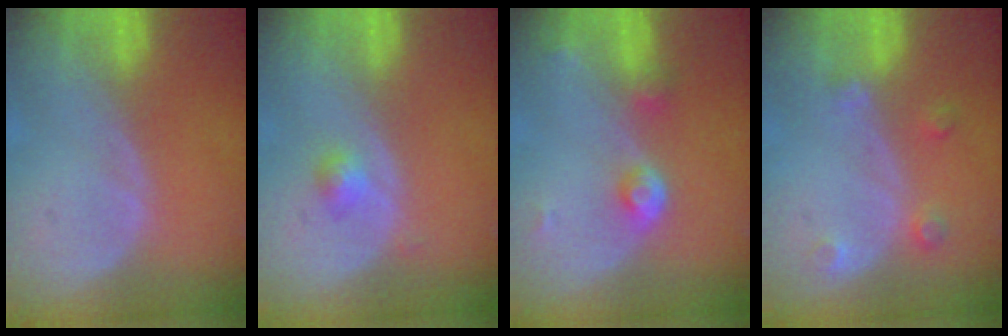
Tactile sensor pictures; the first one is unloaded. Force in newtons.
{"total": 2.0, "press": 1.8, "slide": 0.8}
{"total": 3.8, "press": 3.6, "slide": 1.2}
{"total": 2.8, "press": 2.7, "slide": 0.7}